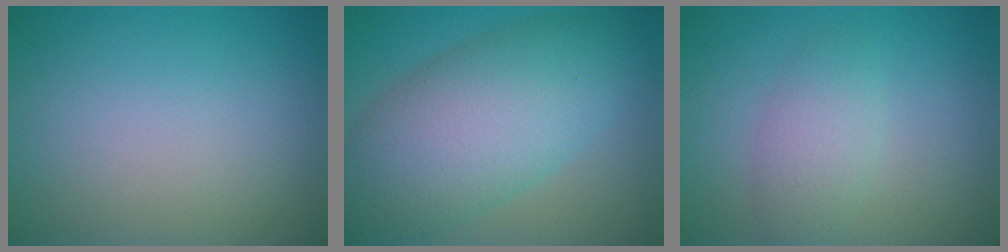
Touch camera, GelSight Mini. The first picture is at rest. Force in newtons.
{"total": 10.0, "press": 10.0, "slide": 0.3}
{"total": 2.7, "press": 2.7, "slide": 0.1}